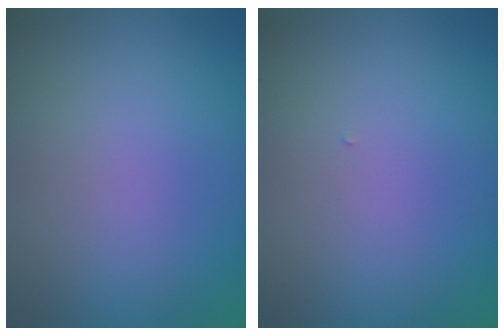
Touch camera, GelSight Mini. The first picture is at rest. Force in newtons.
{"total": 0.0}